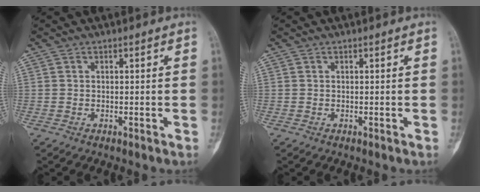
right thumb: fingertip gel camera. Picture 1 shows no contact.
{"total": 0.0}